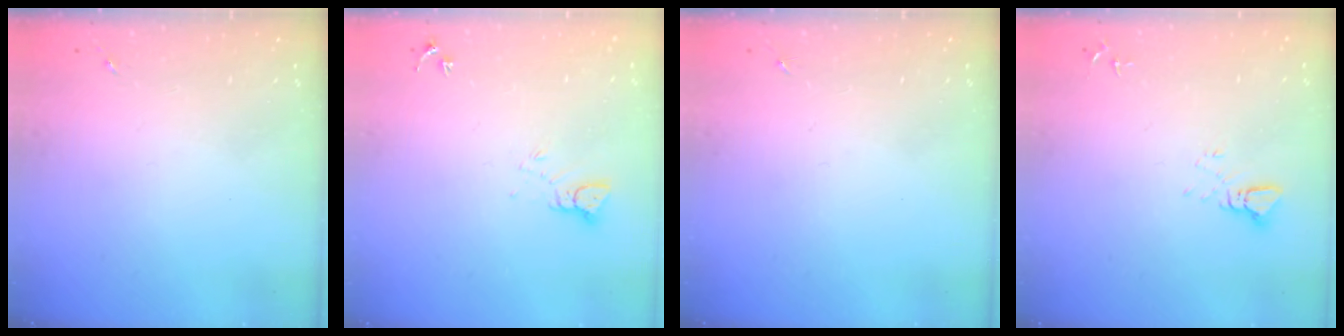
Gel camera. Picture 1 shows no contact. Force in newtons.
{"total": 3.5, "press": 3.5, "slide": 0.3}
{"total": 0.0}
{"total": 2.5, "press": 2.5, "slide": 0.1}